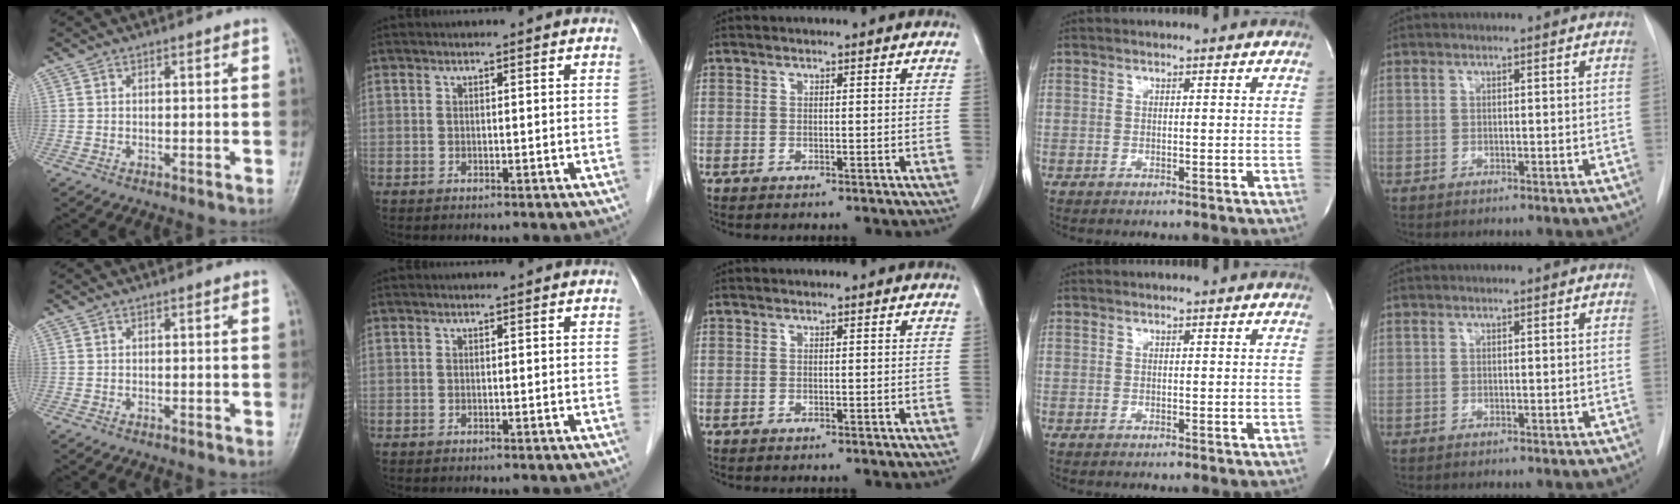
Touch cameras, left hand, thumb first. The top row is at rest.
{}